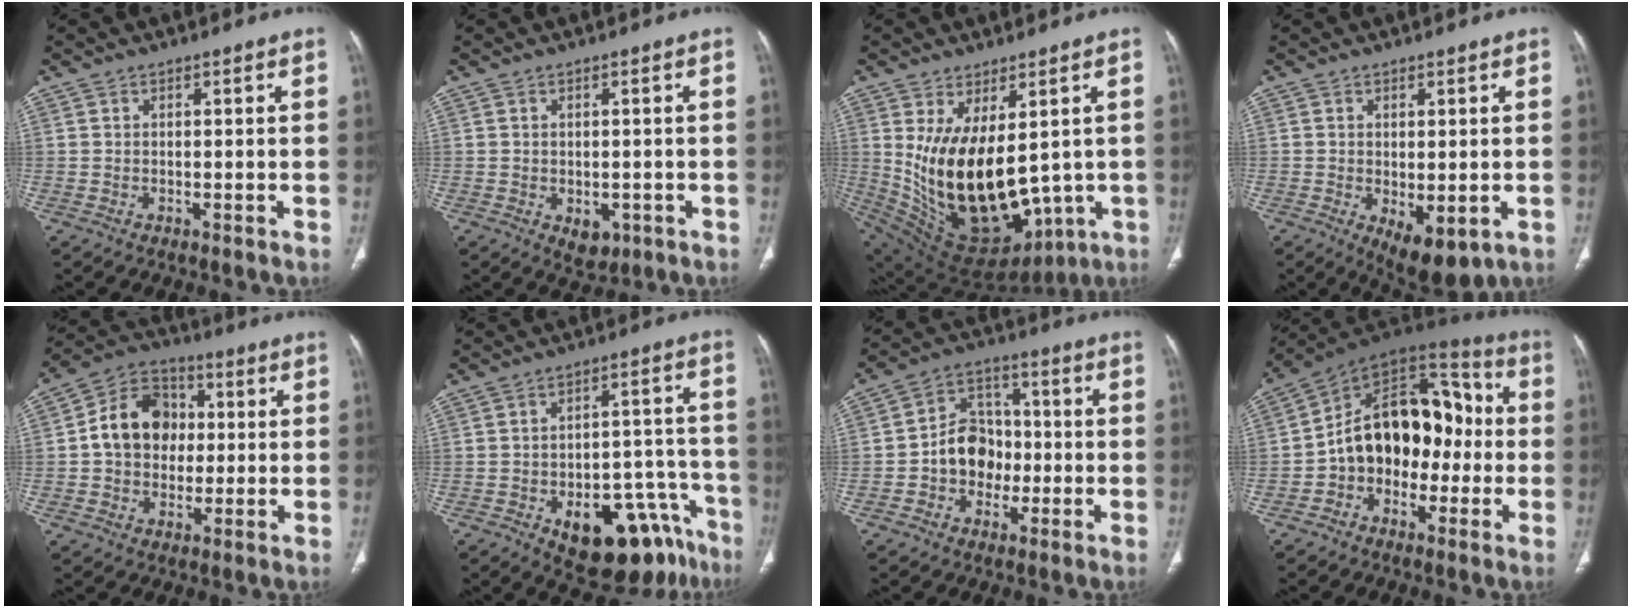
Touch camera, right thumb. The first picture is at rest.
{"total": 3.8, "force": [-1.2, 2.6, 2.4], "torque": [-0.020, 0.003, -0.003]}
{"total": 21.7, "force": [1.2, 11.9, 18.1], "torque": [-0.302, -0.032, 0.072]}
{"total": 8.2, "force": [-2.5, 3.9, 6.7], "torque": [-0.089, -0.012, -0.022]}
{"total": 12.9, "force": [0.8, 10.4, 7.7], "torque": [-0.098, 0.025, 0.004]}
{"total": 19.0, "force": [-10.5, 9.7, 12.5], "torque": [-0.098, 0.086, -0.134]}
{"total": 7.9, "force": [-1.9, 6.2, 4.6], "torque": [-0.052, 0.031, -0.045]}
{"total": 18.9, "force": [-2.3, 12.9, 13.6], "torque": [-0.163, 0.064, -0.043]}